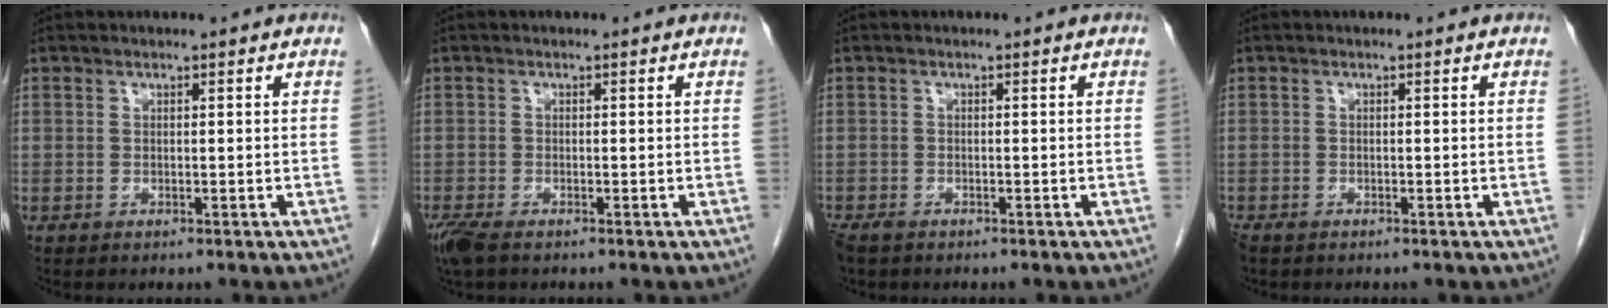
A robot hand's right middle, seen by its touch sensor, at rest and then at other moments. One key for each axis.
{"total": 3.7, "fx": -2.6, "fy": 1.2, "fz": 2.3, "tx": -0.056, "ty": -0.013, "tz": -0.048}
{"total": 2.4, "fx": -1.9, "fy": 0.9, "fz": 1.1, "tx": -0.025, "ty": -0.006, "tz": -0.031}
{"total": 1.5, "fx": -1.2, "fy": 0.6, "fz": 0.6, "tx": -0.016, "ty": -0.004, "tz": -0.019}